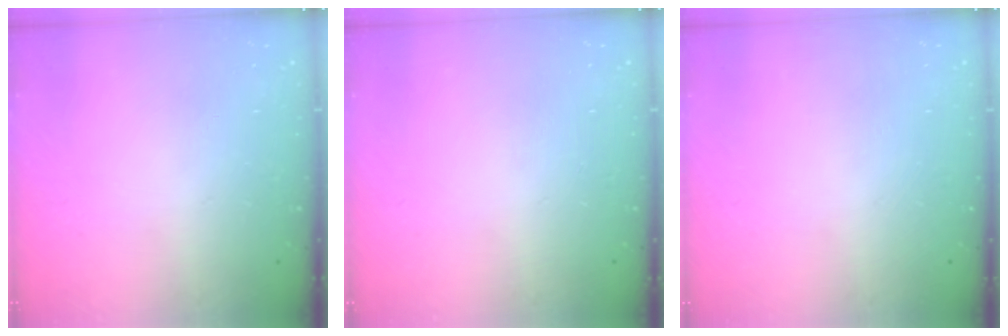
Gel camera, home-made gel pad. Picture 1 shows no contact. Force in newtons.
{"total": 0.0}
{"total": 0.0}